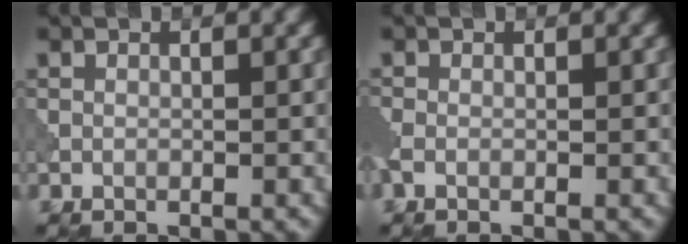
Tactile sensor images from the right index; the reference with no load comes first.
{"total": 1.4, "force": [-0.8, 0.4, 1.0], "torque": [-0.028, -0.007, -0.023]}